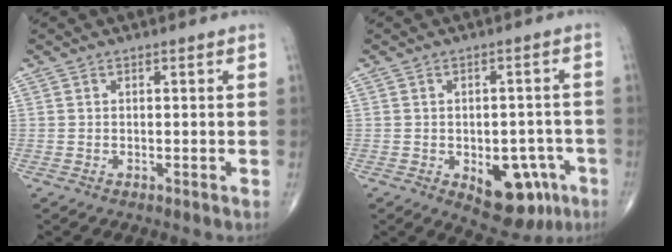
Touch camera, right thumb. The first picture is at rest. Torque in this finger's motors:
{"motor_torque": [3.18, 1.83, 0.39, -0.63, 0.16]}